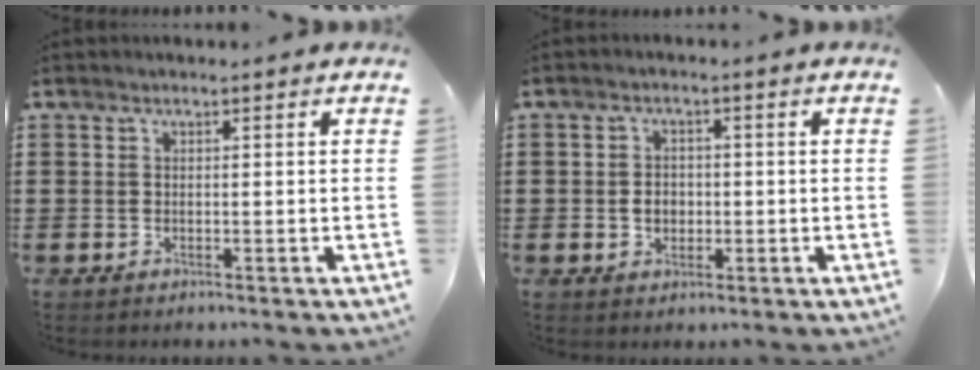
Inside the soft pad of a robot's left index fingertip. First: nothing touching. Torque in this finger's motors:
{"motor_torque": [0.16, 0.14, 0.11, 0.02]}